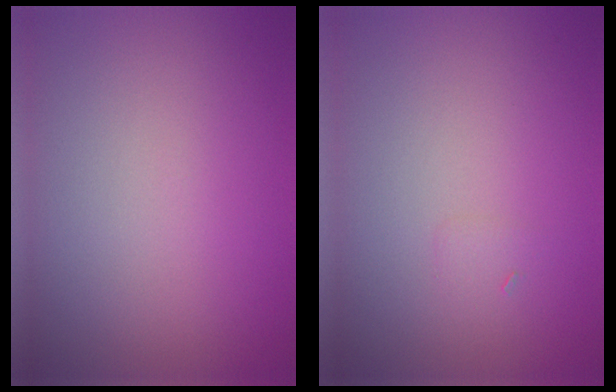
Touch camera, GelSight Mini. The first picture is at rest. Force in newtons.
{"total": 0.5, "press": 0.5, "slide": 0.1}